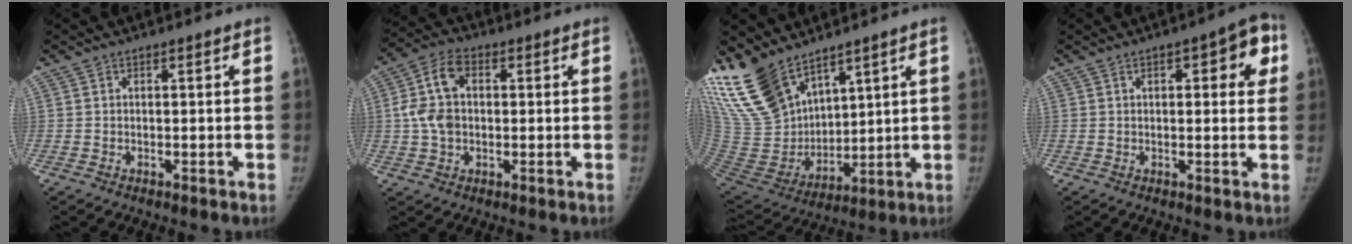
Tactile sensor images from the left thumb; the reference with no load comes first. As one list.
[{"total": 8.9, "force": [0.8, 6.2, 6.4], "torque": [-0.125, 0.020, 0.011]}, {"total": 18.8, "force": [14.1, 8.6, 8.8], "torque": [-0.159, -0.065, 0.292]}, {"total": 7.8, "force": [2.5, 3.2, 6.7], "torque": [-0.051, 0.005, 0.023]}]